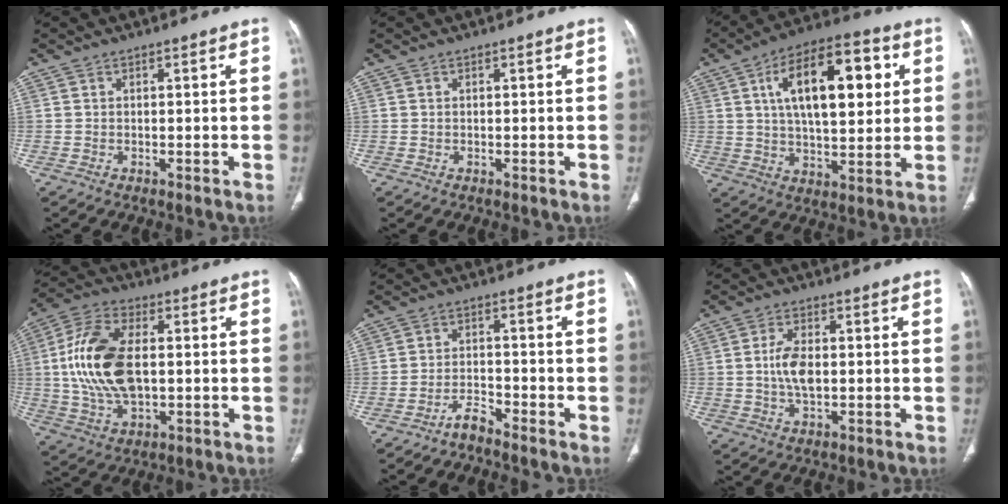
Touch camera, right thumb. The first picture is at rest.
{"total": 0.0}
{"total": 19.4, "force": [5.4, 8.9, 16.4], "torque": [-0.233, 0.005, 0.081]}
{"total": 16.7, "force": [0.8, 9.2, 13.9], "torque": [-0.283, 0.008, 0.016]}
{"total": 2.9, "force": [-2.7, 0.4, 1.0], "torque": [-0.018, 0.013, -0.053]}
{"total": 5.9, "force": [0.0, 3.1, 5.0], "torque": [-0.101, 0.003, -0.001]}